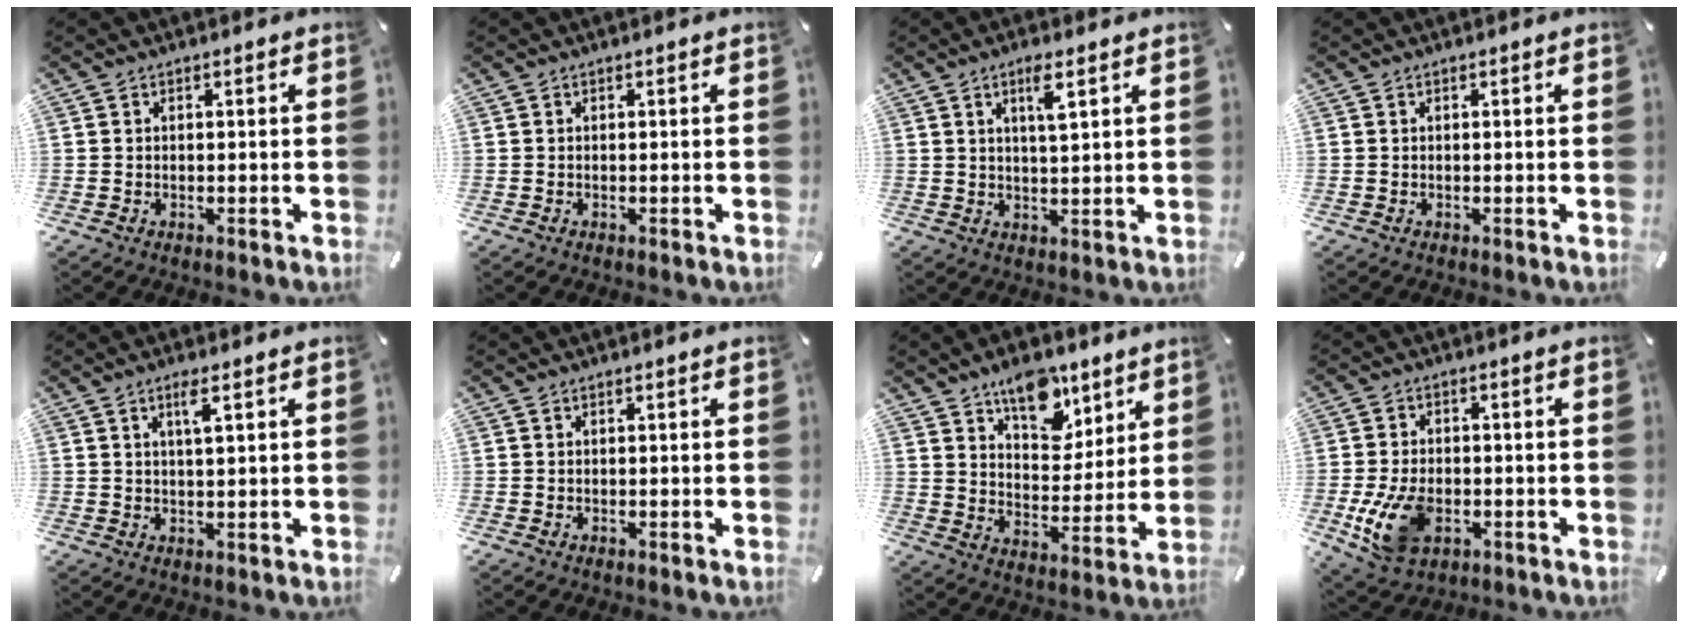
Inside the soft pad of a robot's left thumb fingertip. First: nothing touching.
{"total": 0.0}
{"total": 5.2, "force": [2.8, 1.1, 4.3], "torque": [-0.077, -0.004, 0.043]}
{"total": 0.0}
{"total": 3.7, "force": [1.9, 0.5, 3.2], "torque": [-0.060, -0.001, 0.028]}
{"total": 0.0}
{"total": 13.5, "force": [9.5, 7.8, 5.6], "torque": [-0.064, -0.066, 0.170]}
{"total": 11.0, "force": [-2.9, 7.2, 7.8], "torque": [-0.166, 0.000, -0.050]}